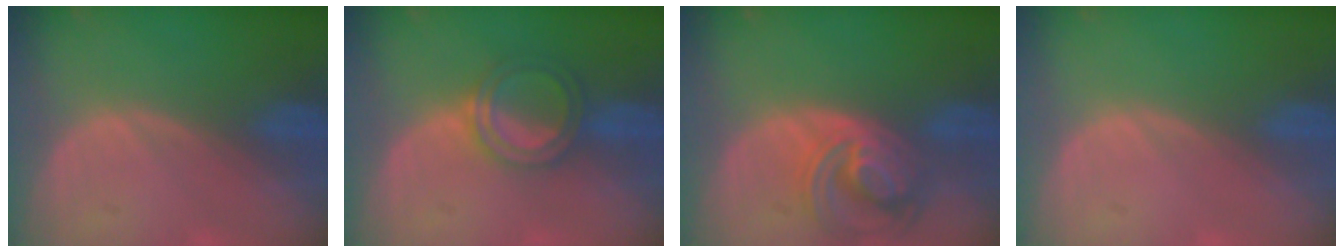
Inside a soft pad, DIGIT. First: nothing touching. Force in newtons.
{"total": 5.1, "press": 4.7, "slide": 1.9}
{"total": 8.3, "press": 7.1, "slide": 4.2}
{"total": 0.6, "press": 0.1, "slide": 0.6}